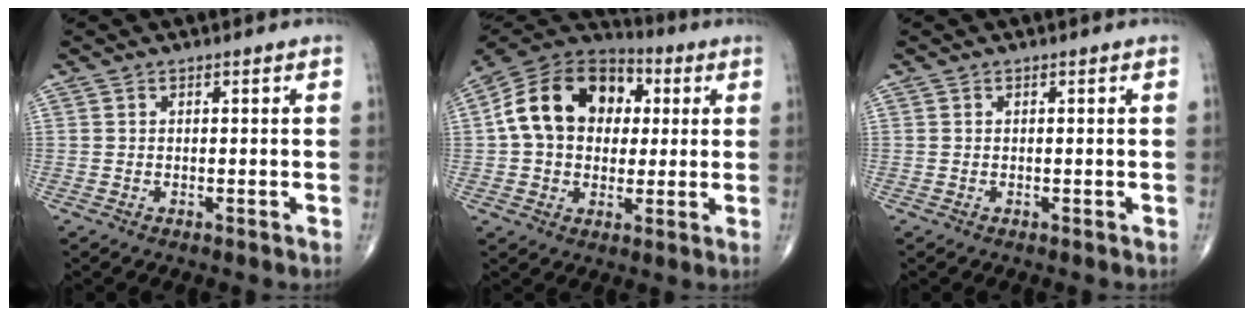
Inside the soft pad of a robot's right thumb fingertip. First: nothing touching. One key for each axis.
{"total": 18.1, "fx": 2.7, "fy": 13.5, "fz": 11.7, "tx": -0.180, "ty": 0.025, "tz": 0.037}
{"total": 0.0}